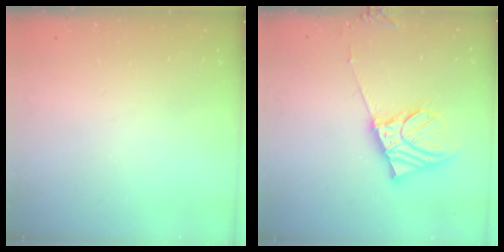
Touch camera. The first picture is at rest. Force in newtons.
{"total": 10.2, "press": 10.0, "slide": 2.1}